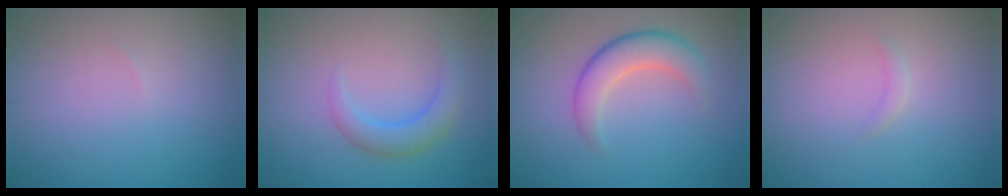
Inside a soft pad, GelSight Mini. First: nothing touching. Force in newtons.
{"total": 2.6, "press": 2.6, "slide": 0.1}
{"total": 3.8, "press": 3.8, "slide": 0.1}
{"total": 0.7, "press": 0.7, "slide": 0.1}